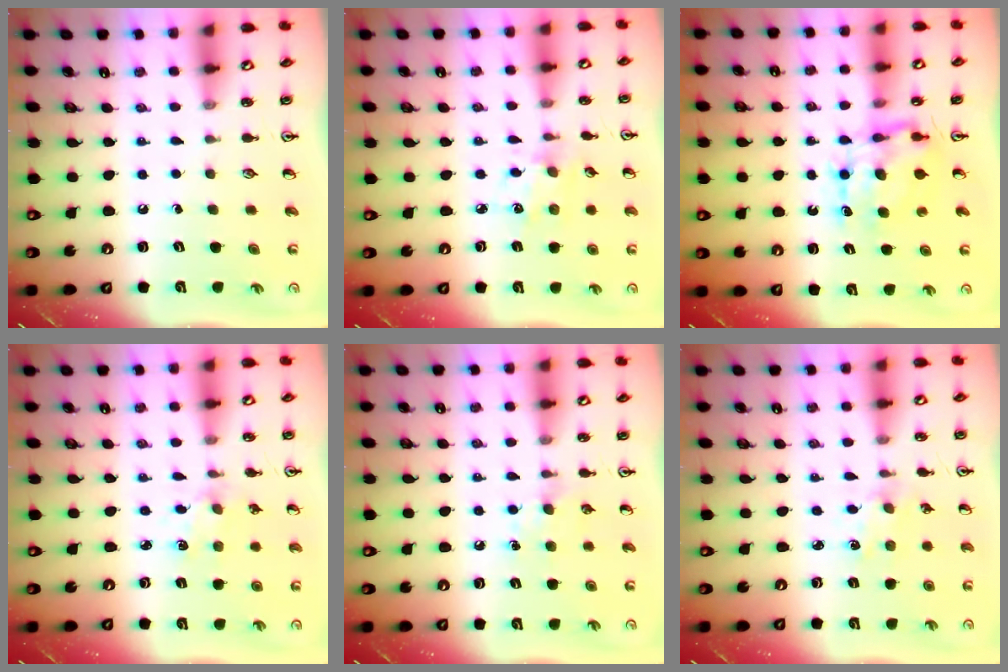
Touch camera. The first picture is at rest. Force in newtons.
{"total": 4.2, "press": 4.1, "slide": 1.0}
{"total": 7.2, "press": 7.2, "slide": 0.6}
{"total": 2.0, "press": 2.0, "slide": 0.3}
{"total": 7.3, "press": 7.2, "slide": 1.0}
{"total": 1.7, "press": 1.6, "slide": 0.4}